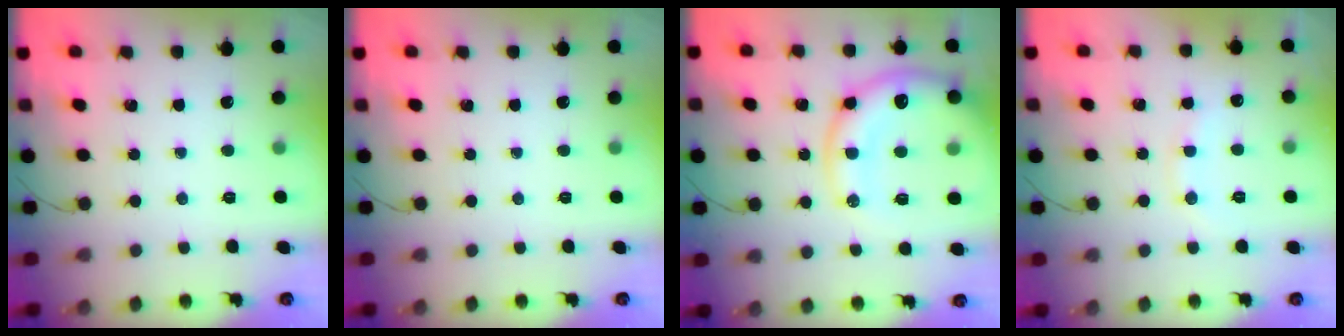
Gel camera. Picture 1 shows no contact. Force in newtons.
{"total": 0.0}
{"total": 17.6, "press": 17.2, "slide": 3.9}
{"total": 8.3, "press": 8.1, "slide": 1.4}